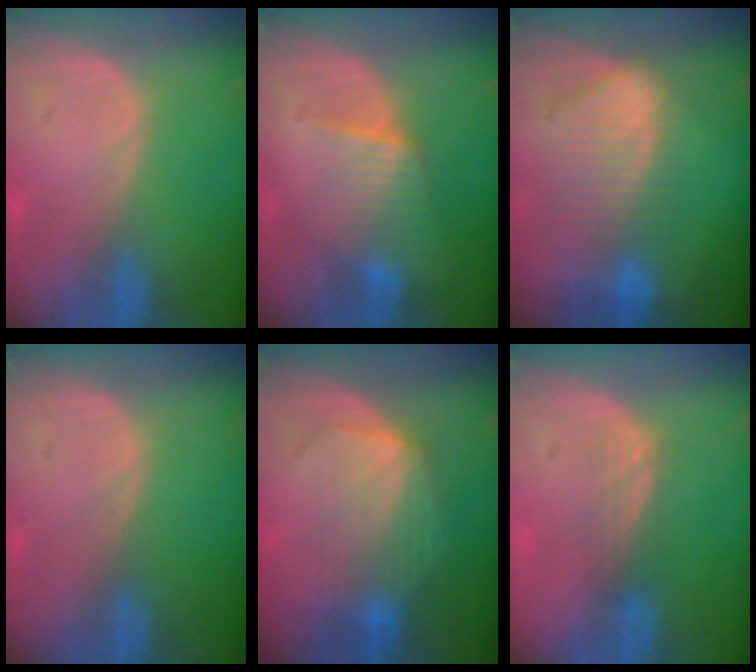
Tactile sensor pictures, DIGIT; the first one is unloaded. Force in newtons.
{"total": 6.4, "press": 5.9, "slide": 2.5}
{"total": 9.2, "press": 8.1, "slide": 4.4}
{"total": 0.0}
{"total": 7.4, "press": 7.3, "slide": 1.4}
{"total": 2.9, "press": 2.5, "slide": 1.5}